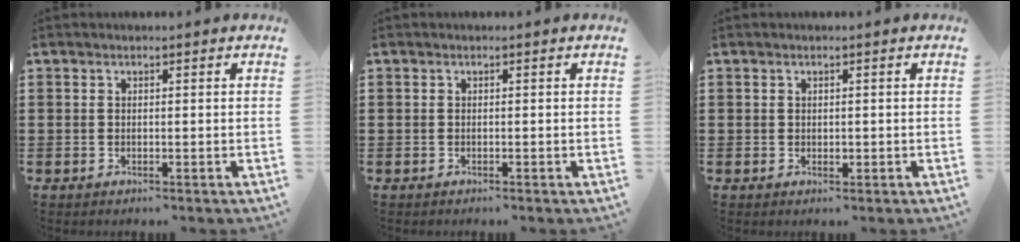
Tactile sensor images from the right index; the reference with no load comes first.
{"total": 0.0}
{"total": 0.7, "force": [0.1, 0.6, 0.4], "torque": [-0.009, 0.003, 0.001]}